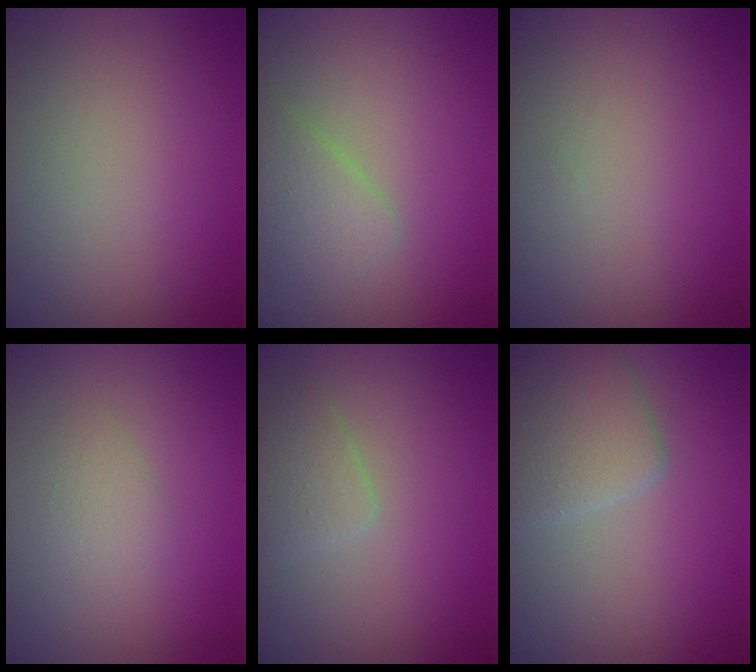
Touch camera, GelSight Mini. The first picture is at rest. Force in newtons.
{"total": 2.1, "press": 2.1, "slide": 0.1}
{"total": 0.0}
{"total": 1.4, "press": 1.4, "slide": 0.0}
{"total": 1.6, "press": 1.6, "slide": 0.0}
{"total": 3.7, "press": 3.7, "slide": 0.2}